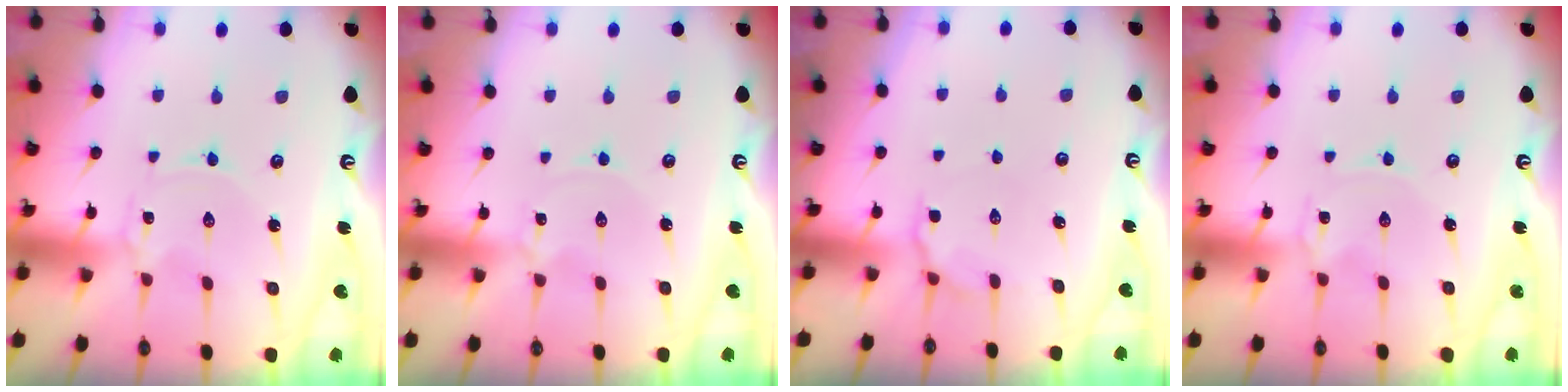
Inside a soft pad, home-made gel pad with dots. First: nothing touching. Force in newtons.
{"total": 0.0}
{"total": 5.1, "press": 4.9, "slide": 1.4}
{"total": 0.0}